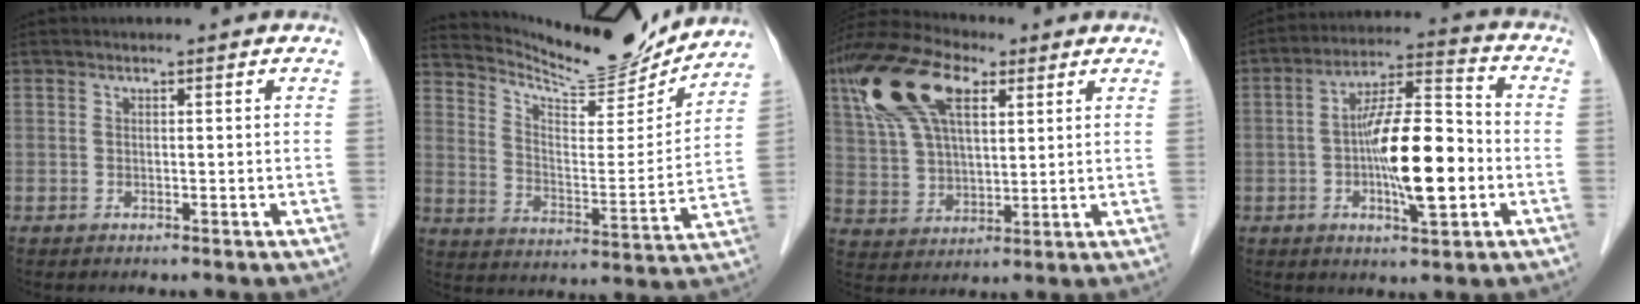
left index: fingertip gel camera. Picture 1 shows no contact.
{"total": 14.2, "force": [13.9, 0.9, 2.5], "torque": [-0.051, -0.025, 0.209]}
{"total": 14.2, "force": [6.8, 6.4, 10.7], "torque": [-0.231, 0.033, 0.130]}
{"total": 12.7, "force": [-2.4, 2.7, 12.2], "torque": [-0.219, 0.008, -0.040]}